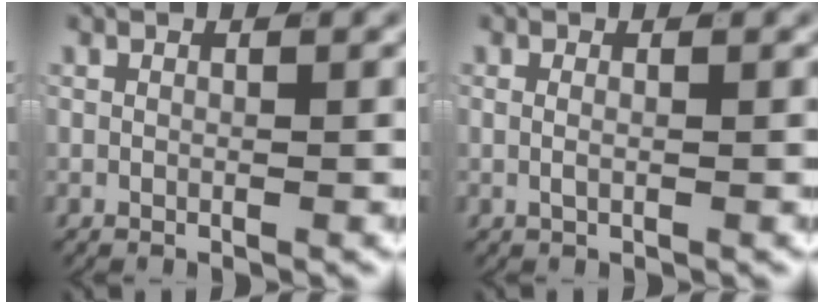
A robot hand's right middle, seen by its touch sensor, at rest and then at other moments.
{"total": 0.7, "force": [0.0, 0.0, 0.7], "torque": [-0.015, -0.006, 0.002]}